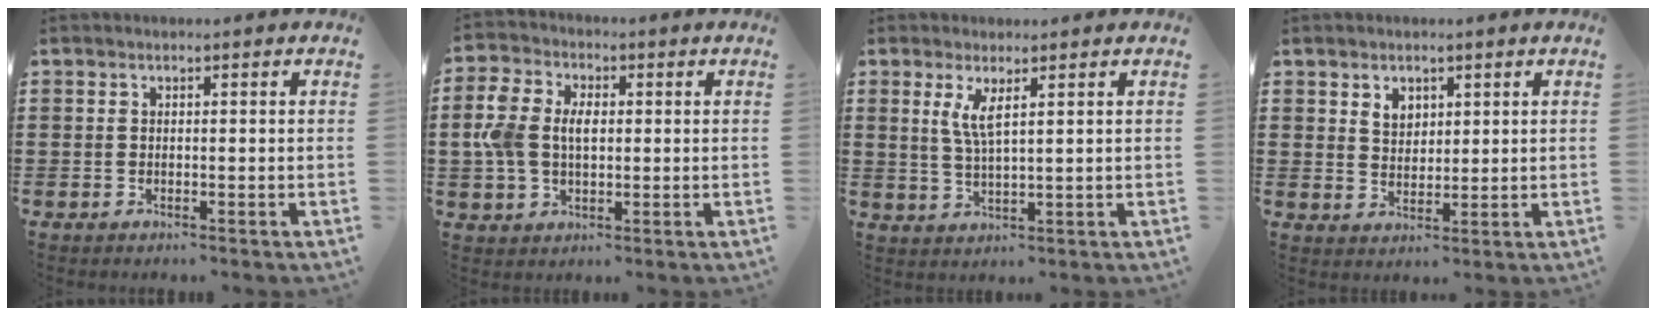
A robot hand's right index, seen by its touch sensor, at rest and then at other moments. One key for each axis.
{"total": 6.2, "fx": 0.1, "fy": 4.3, "fz": 4.5, "tx": -0.116, "ty": 0.008, "tz": -0.006}
{"total": 3.9, "fx": 1.8, "fy": 0.7, "fz": 3.4, "tx": -0.074, "ty": 0.000, "tz": 0.030}
{"total": 2.9, "fx": 1.9, "fy": 2.0, "fz": 1.0, "tx": -0.026, "ty": 0.006, "tz": 0.035}